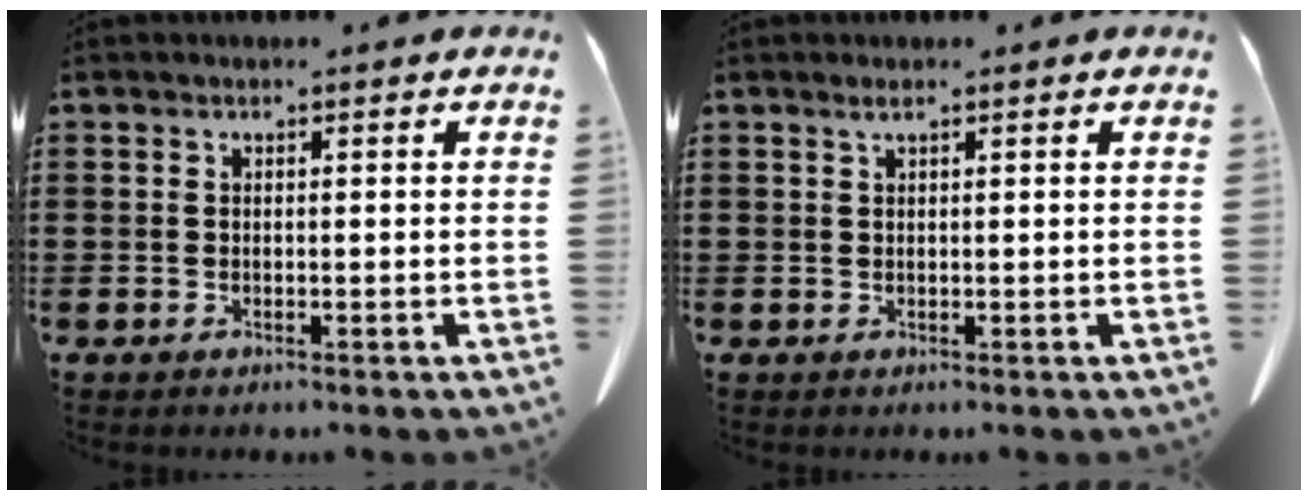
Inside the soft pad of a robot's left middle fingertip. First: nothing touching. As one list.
[{"total": 0.9, "force": [0.5, 0.0, 0.7], "torque": [-0.015, -0.001, 0.010]}]